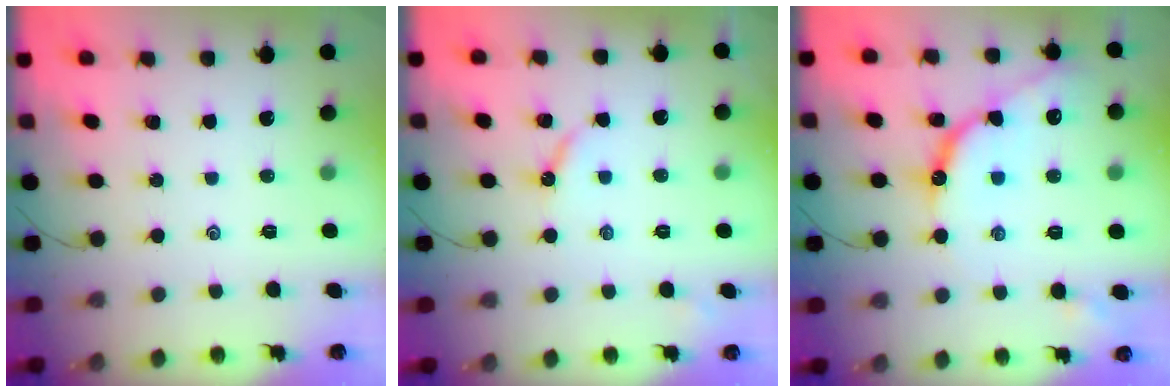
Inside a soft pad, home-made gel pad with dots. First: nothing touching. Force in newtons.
{"total": 4.2, "press": 4.2, "slide": 0.4}
{"total": 12.0, "press": 12.0, "slide": 1.0}